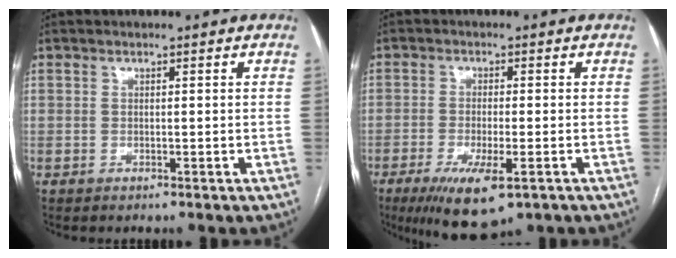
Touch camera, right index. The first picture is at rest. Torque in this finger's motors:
{"motor_torque": [1.44, -0.70, 0.61, 0.14]}